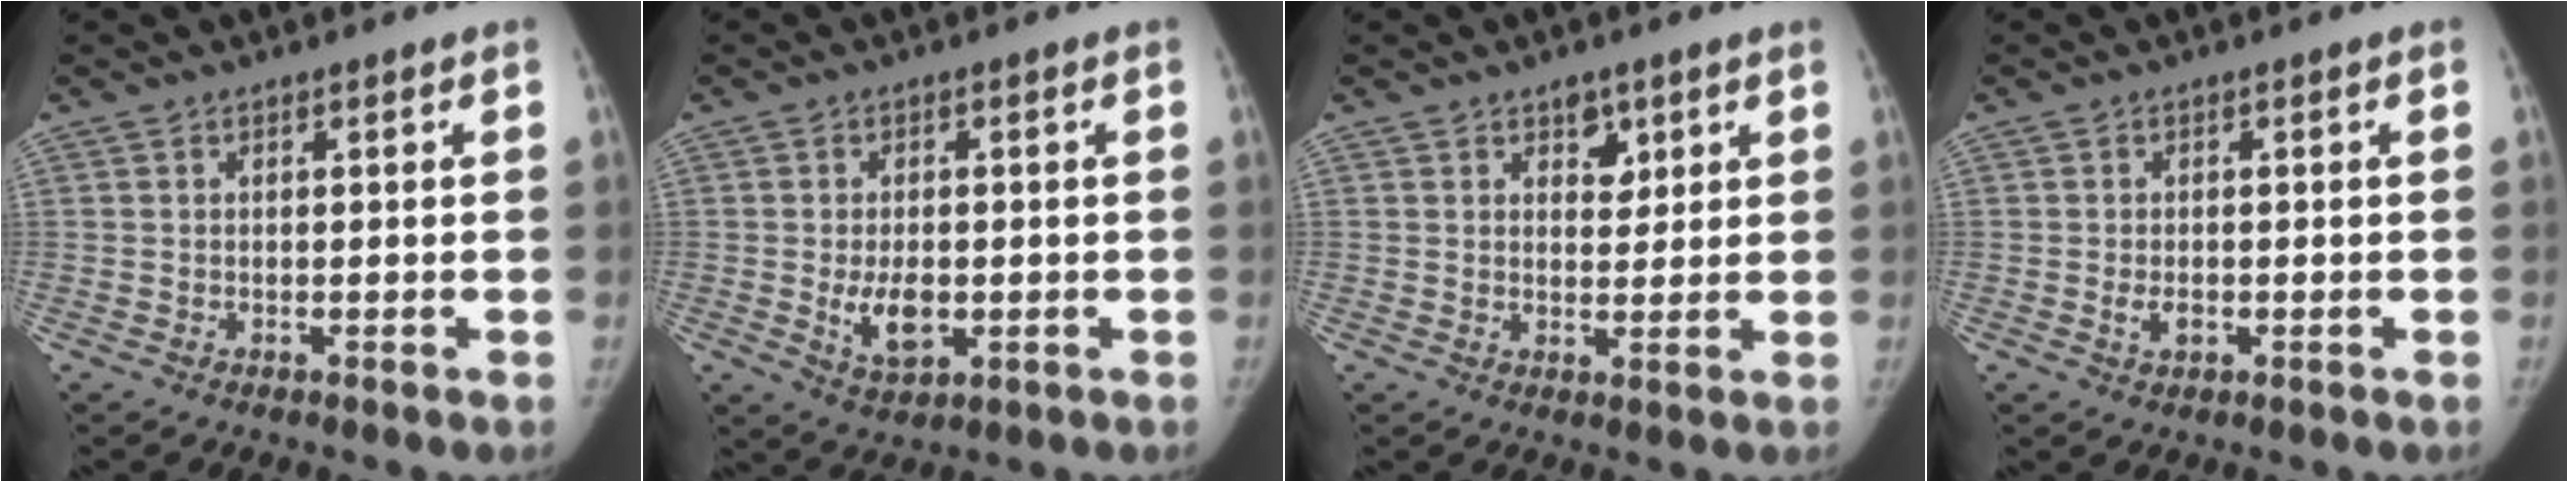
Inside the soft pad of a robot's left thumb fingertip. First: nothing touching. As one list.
[{"total": 6.2, "force": [-0.9, 3.6, 4.9], "torque": [-0.074, -0.008, -0.007]}, {"total": 4.0, "force": [2.3, 2.6, 2.0], "torque": [-0.003, -0.014, 0.036]}, {"total": 2.1, "force": [-0.5, 1.3, 1.6], "torque": [-0.027, 0.000, -0.006]}]